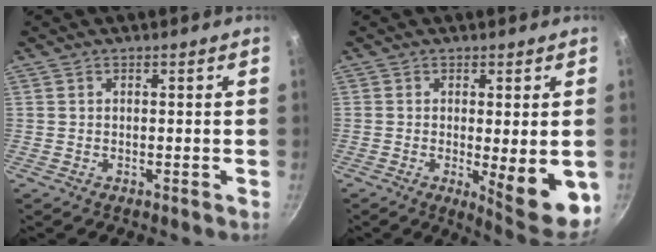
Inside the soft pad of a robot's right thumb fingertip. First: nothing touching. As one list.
[{"total": 10.8, "force": [-1.5, 2.7, 10.3], "torque": [-0.122, -0.016, -0.010]}]